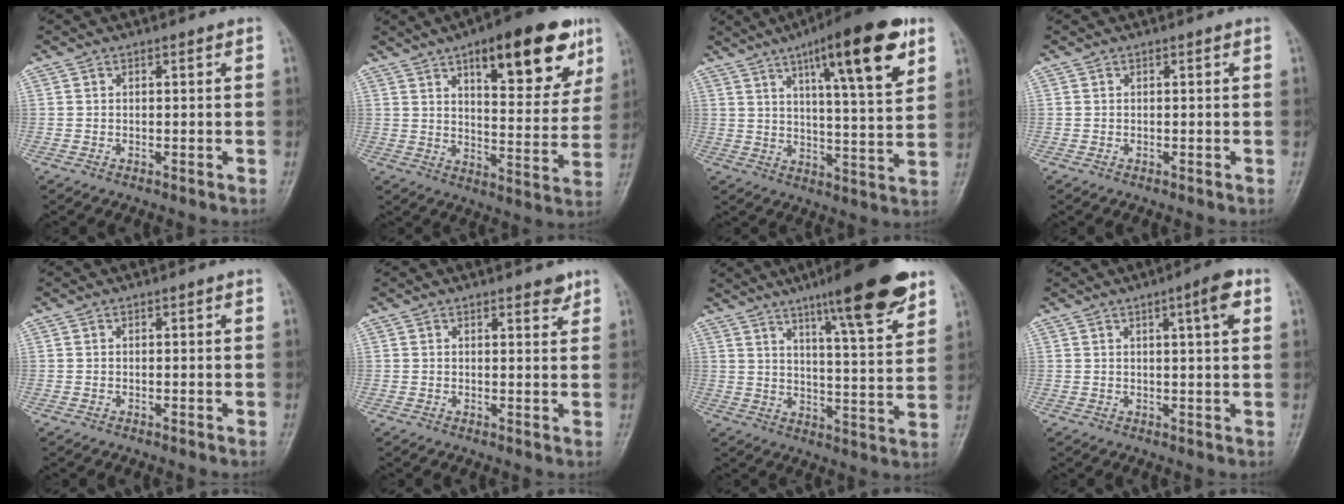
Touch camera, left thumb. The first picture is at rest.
{"total": 21.0, "force": [11.2, 7.9, 16.0], "torque": [-0.178, -0.038, 0.158]}
{"total": 18.8, "force": [9.6, 4.1, 15.6], "torque": [-0.213, -0.033, 0.143]}
{"total": 0.0}
{"total": 0.0}
{"total": 2.3, "force": [1.8, 0.8, 1.2], "torque": [-0.009, -0.011, 0.023]}
{"total": 16.3, "force": [10.4, 2.4, 12.3], "torque": [-0.164, -0.052, 0.157]}
{"total": 5.2, "force": [2.2, 0.7, 4.6], "torque": [-0.066, -0.004, 0.030]}